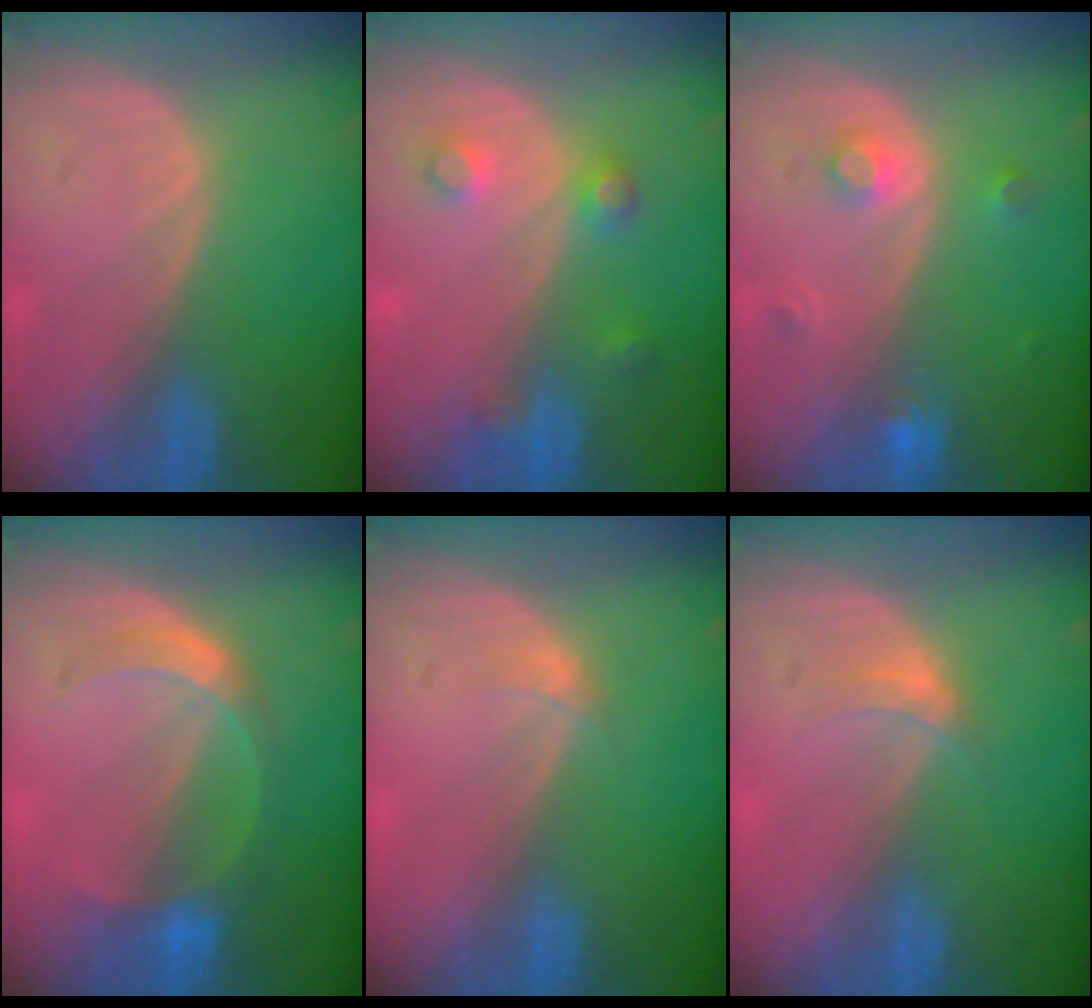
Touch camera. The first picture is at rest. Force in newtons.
{"total": 3.6, "press": 3.6, "slide": 0.2}
{"total": 3.1, "press": 2.9, "slide": 1.2}
{"total": 5.9, "press": 5.4, "slide": 2.4}
{"total": 1.0, "press": 1.0, "slide": 0.1}
{"total": 2.3, "press": 1.9, "slide": 1.3}